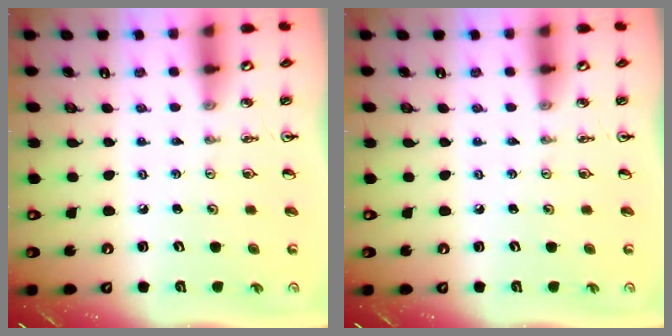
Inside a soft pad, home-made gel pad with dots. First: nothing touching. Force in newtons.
{"total": 0.0}